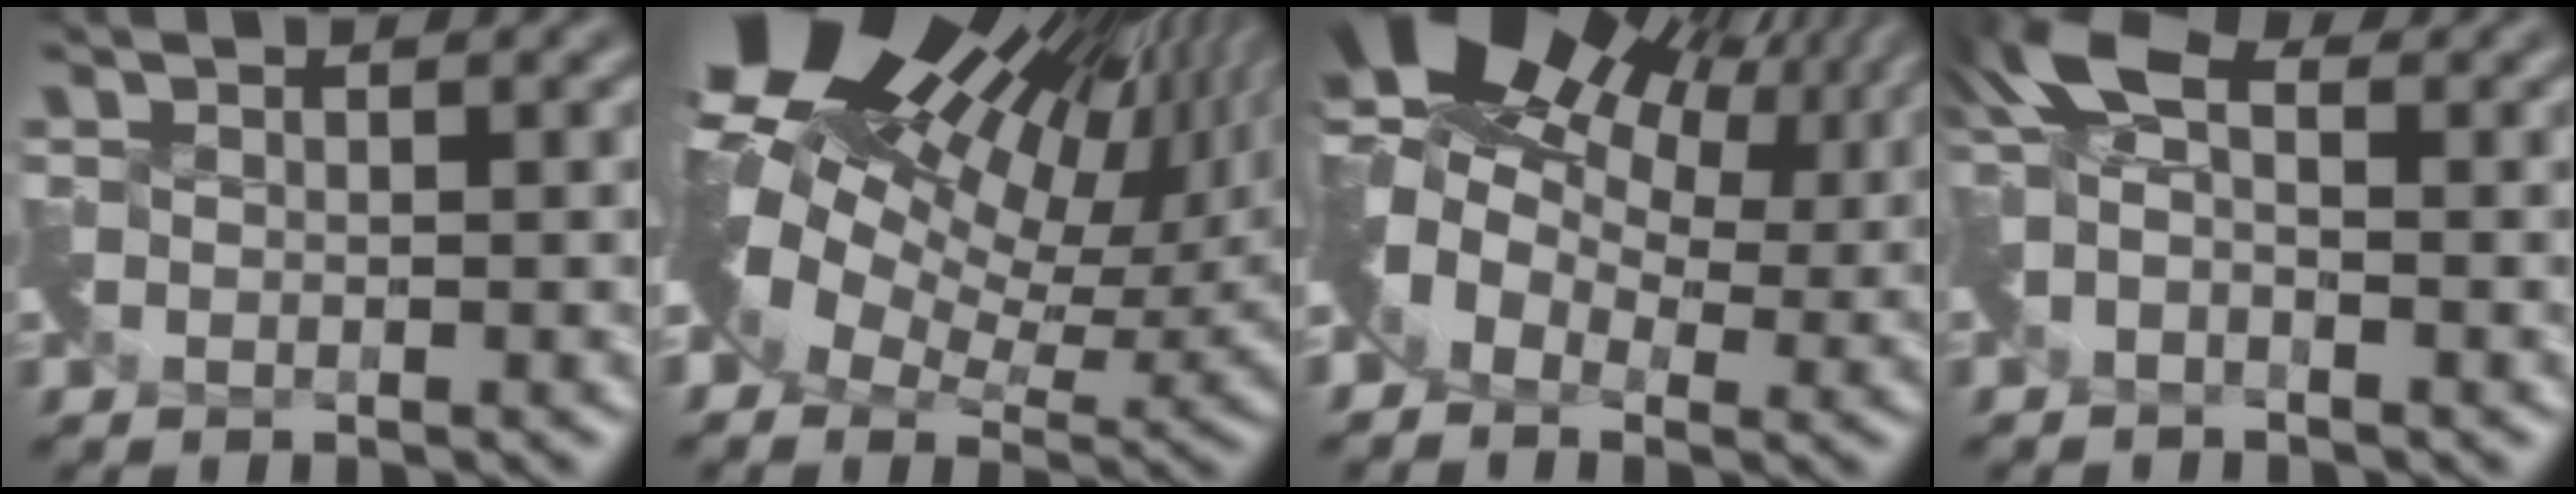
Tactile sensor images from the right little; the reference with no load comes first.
{"total": 16.9, "force": [7.0, 9.1, 12.4], "torque": [-0.189, 0.020, 0.145]}
{"total": 10.0, "force": [4.6, 6.3, 6.2], "torque": [-0.111, 0.017, 0.075]}
{"total": 2.9, "force": [-0.7, 1.8, 2.1], "torque": [-0.047, 0.011, -0.021]}